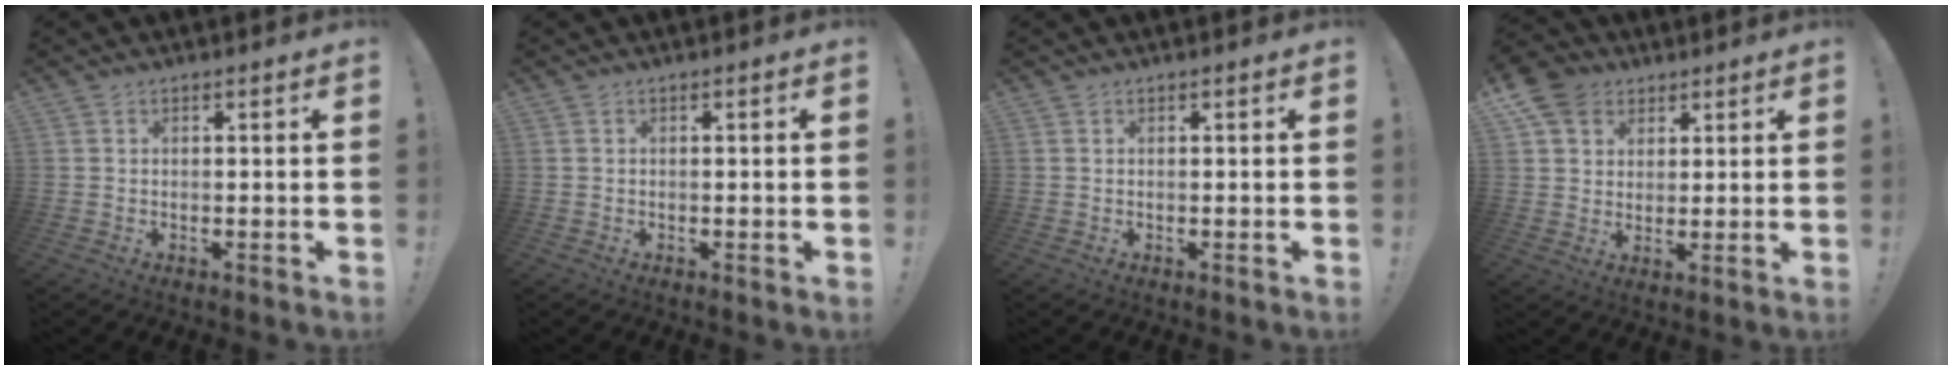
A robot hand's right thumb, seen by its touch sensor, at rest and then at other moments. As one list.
[{"total": 0.9, "force": [-0.4, -0.2, 0.7], "torque": [-0.012, -0.002, -0.007]}, {"total": 0.0}, {"total": 9.2, "force": [5.0, 7.2, 2.9], "torque": [-0.047, -0.023, 0.101]}]